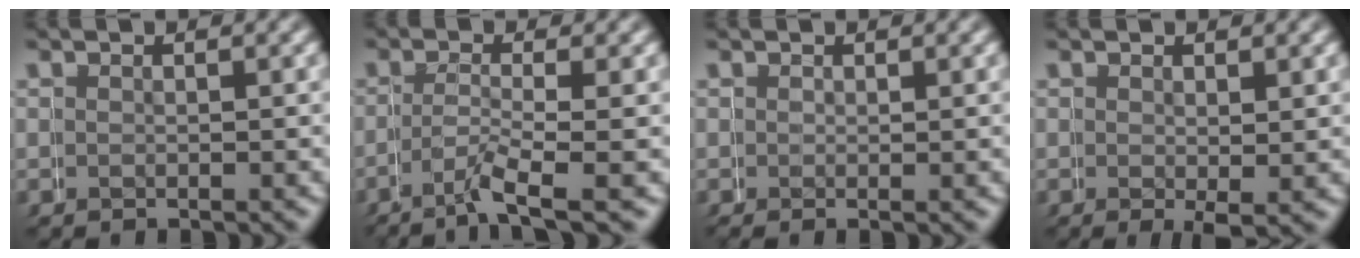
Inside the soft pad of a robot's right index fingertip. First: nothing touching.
{"total": 4.2, "force": [-2.8, 0.8, 3.0], "torque": [-0.058, -0.010, -0.047]}
{"total": 0.0}
{"total": 1.3, "force": [0.0, 0.2, 1.3], "torque": [-0.016, -0.010, 0.003]}